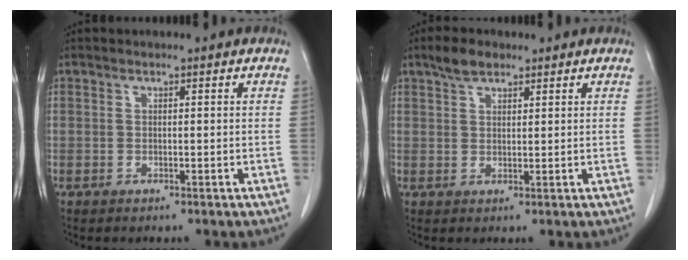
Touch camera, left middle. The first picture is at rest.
{"total": 3.4, "force": [2.6, 1.4, 1.8], "torque": [-0.041, 0.008, 0.048]}